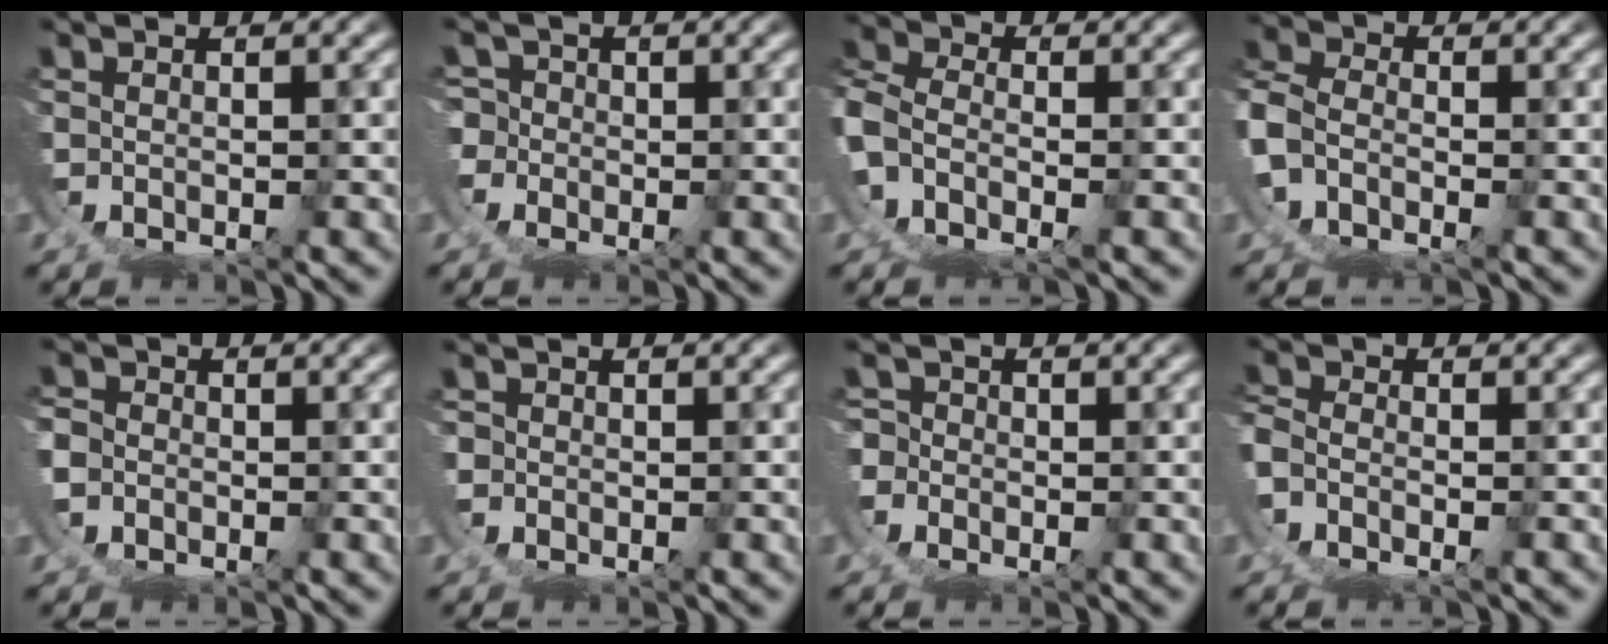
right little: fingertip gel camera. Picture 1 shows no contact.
{"total": 4.1, "force": [-1.3, 3.8, 0.0], "torque": [-0.028, -0.032, -0.016]}
{"total": 5.9, "force": [-2.9, 4.4, 2.6], "torque": [-0.091, -0.038, -0.036]}
{"total": 6.8, "force": [-3.2, 5.5, 2.3], "torque": [-0.096, -0.036, -0.044]}
{"total": 2.6, "force": [-1.0, 2.4, -0.3], "torque": [-0.023, -0.022, -0.011]}
{"total": 1.1, "force": [-0.3, 1.0, -0.4], "torque": [-0.007, -0.010, -0.002]}
{"total": 3.6, "force": [-1.9, 3.0, -0.2], "torque": [-0.014, -0.025, -0.027]}
{"total": 4.1, "force": [-2.8, 2.7, 1.4], "torque": [-0.053, -0.028, -0.036]}